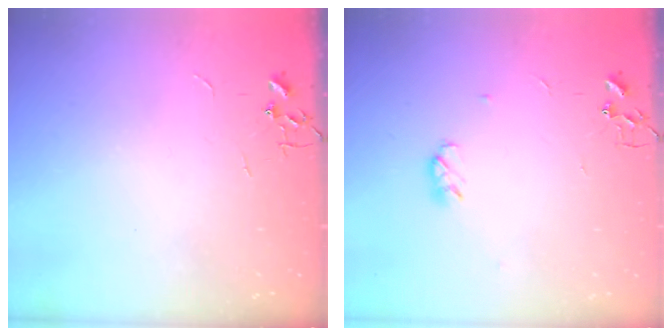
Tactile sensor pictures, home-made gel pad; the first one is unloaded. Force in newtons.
{"total": 5.2, "press": 5.1, "slide": 0.7}